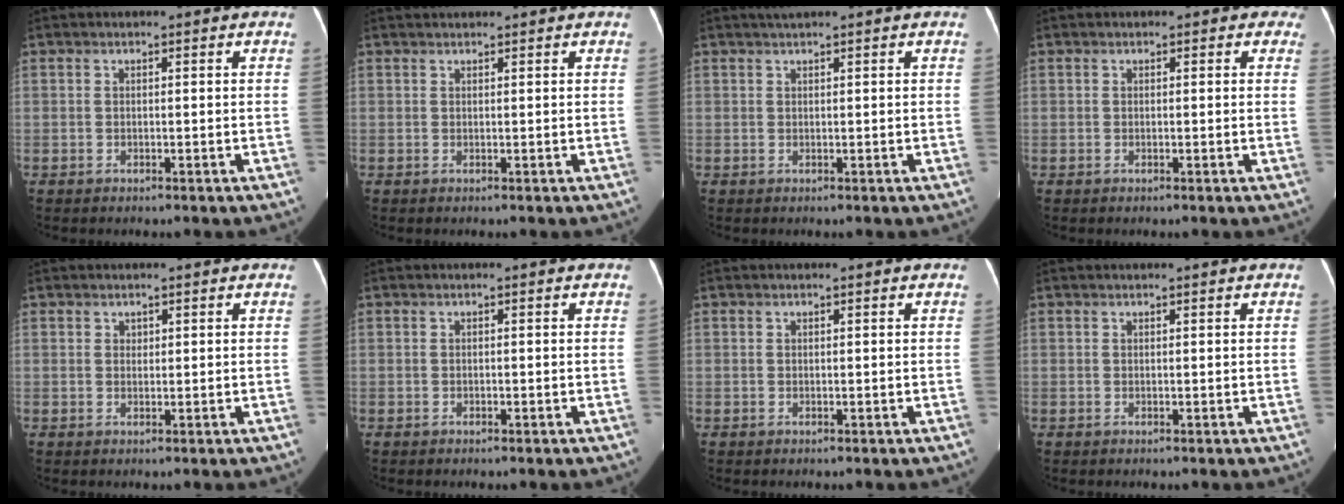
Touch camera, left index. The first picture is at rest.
{"total": 3.1, "force": [3.1, 0.2, 0.7], "torque": [-0.006, 0.027, 0.044]}
{"total": 1.2, "force": [1.0, -0.2, 0.8], "torque": [-0.013, 0.012, 0.023]}
{"total": 1.1, "force": [0.5, 1.0, 0.0], "torque": [0.016, -0.003, -0.010]}
{"total": 0.5, "force": [0.2, 0.5, 0.0], "torque": [0.002, -0.004, 0.003]}
{"total": 0.0}
{"total": 0.0}
{"total": 0.0}